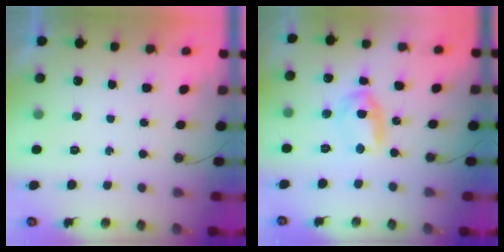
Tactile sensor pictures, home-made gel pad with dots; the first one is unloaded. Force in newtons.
{"total": 12.7, "press": 7.1, "slide": 10.6}